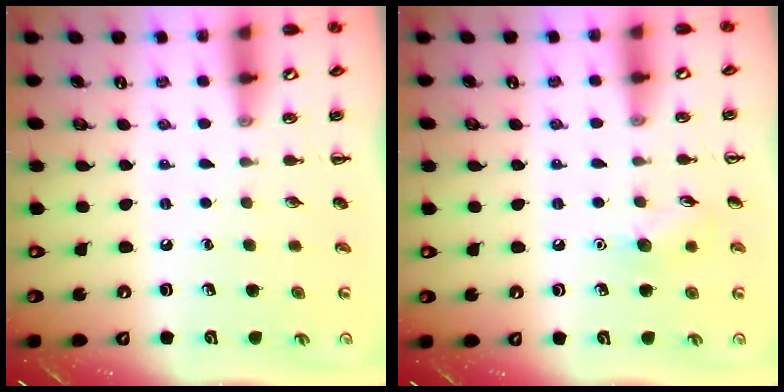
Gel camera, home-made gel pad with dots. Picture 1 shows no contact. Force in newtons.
{"total": 6.6, "press": 6.4, "slide": 1.5}